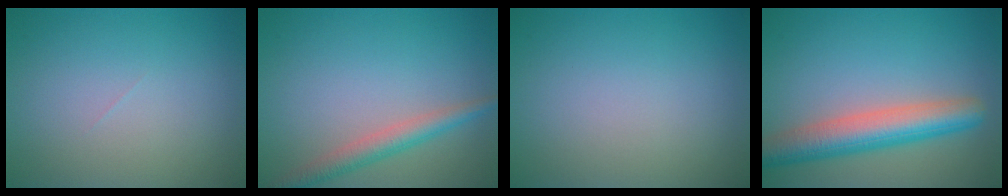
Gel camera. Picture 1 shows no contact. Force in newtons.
{"total": 2.9, "press": 2.9, "slide": 0.2}
{"total": 0.0}
{"total": 6.3, "press": 6.3, "slide": 0.3}